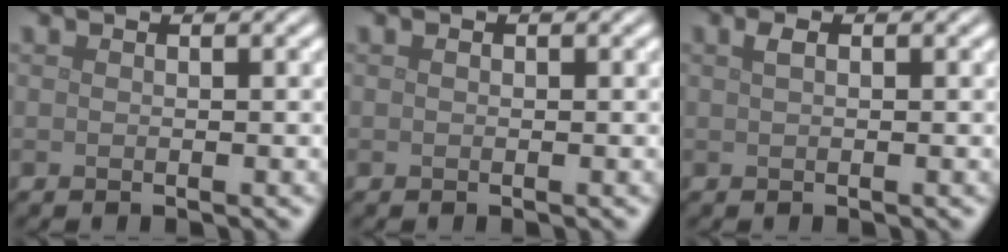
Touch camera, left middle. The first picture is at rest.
{"total": 0.0}
{"total": 1.0, "force": [0.4, 0.4, 0.8], "torque": [-0.017, 0.004, 0.008]}